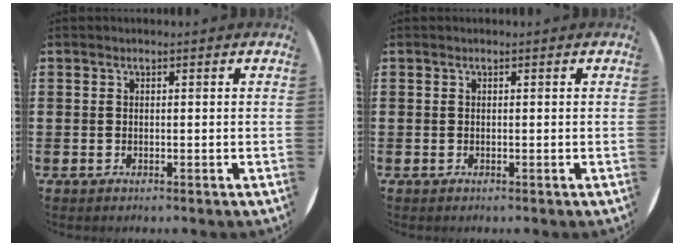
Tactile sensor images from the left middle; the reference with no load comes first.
{"total": 0.0}